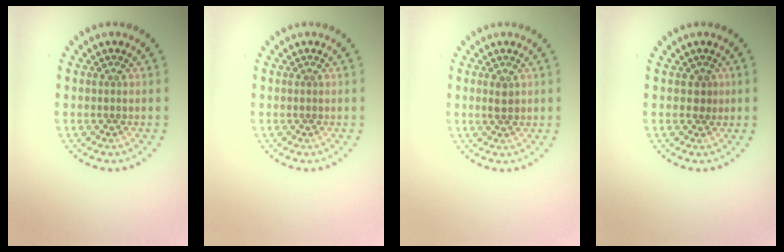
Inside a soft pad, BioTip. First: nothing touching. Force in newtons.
{"total": 0.0}
{"total": 1.2, "press": 1.2, "slide": 0.1}
{"total": 0.8, "press": 0.7, "slide": 0.4}